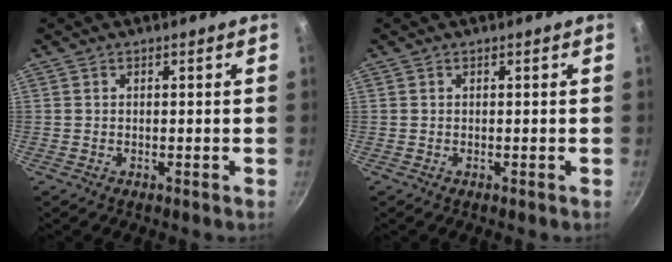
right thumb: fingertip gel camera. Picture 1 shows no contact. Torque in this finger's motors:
{"motor_torque": [0.00, 0.00, 0.00, 0.03, 0.00]}